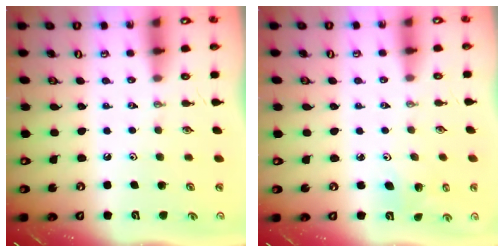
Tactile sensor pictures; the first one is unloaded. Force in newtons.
{"total": 3.6, "press": 3.3, "slide": 1.4}